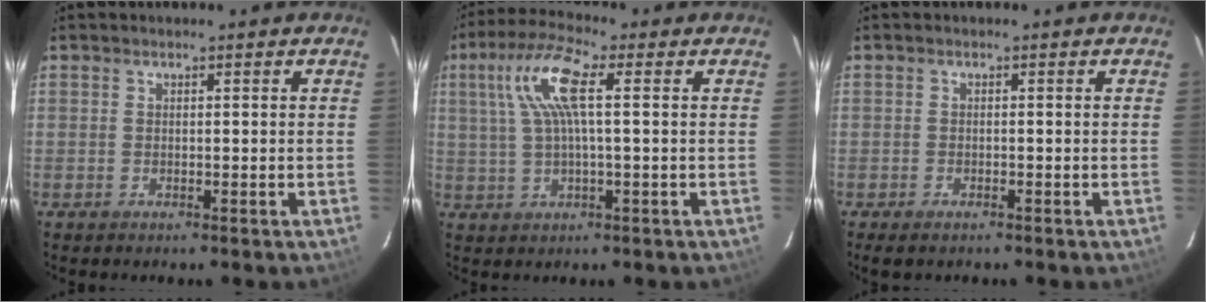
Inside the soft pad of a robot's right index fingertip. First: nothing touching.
{"total": 9.3, "force": [2.2, 1.9, 8.8], "torque": [-0.172, 0.018, 0.044]}
{"total": 2.2, "force": [-1.7, 0.9, 1.1], "torque": [-0.026, -0.007, -0.030]}